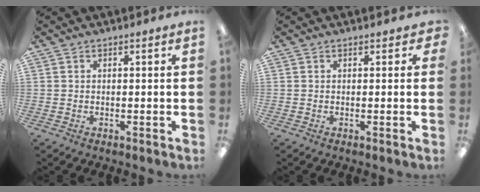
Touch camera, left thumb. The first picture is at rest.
{"total": 1.3, "force": [0.6, 0.9, 0.7], "torque": [-0.006, 0.001, 0.008]}